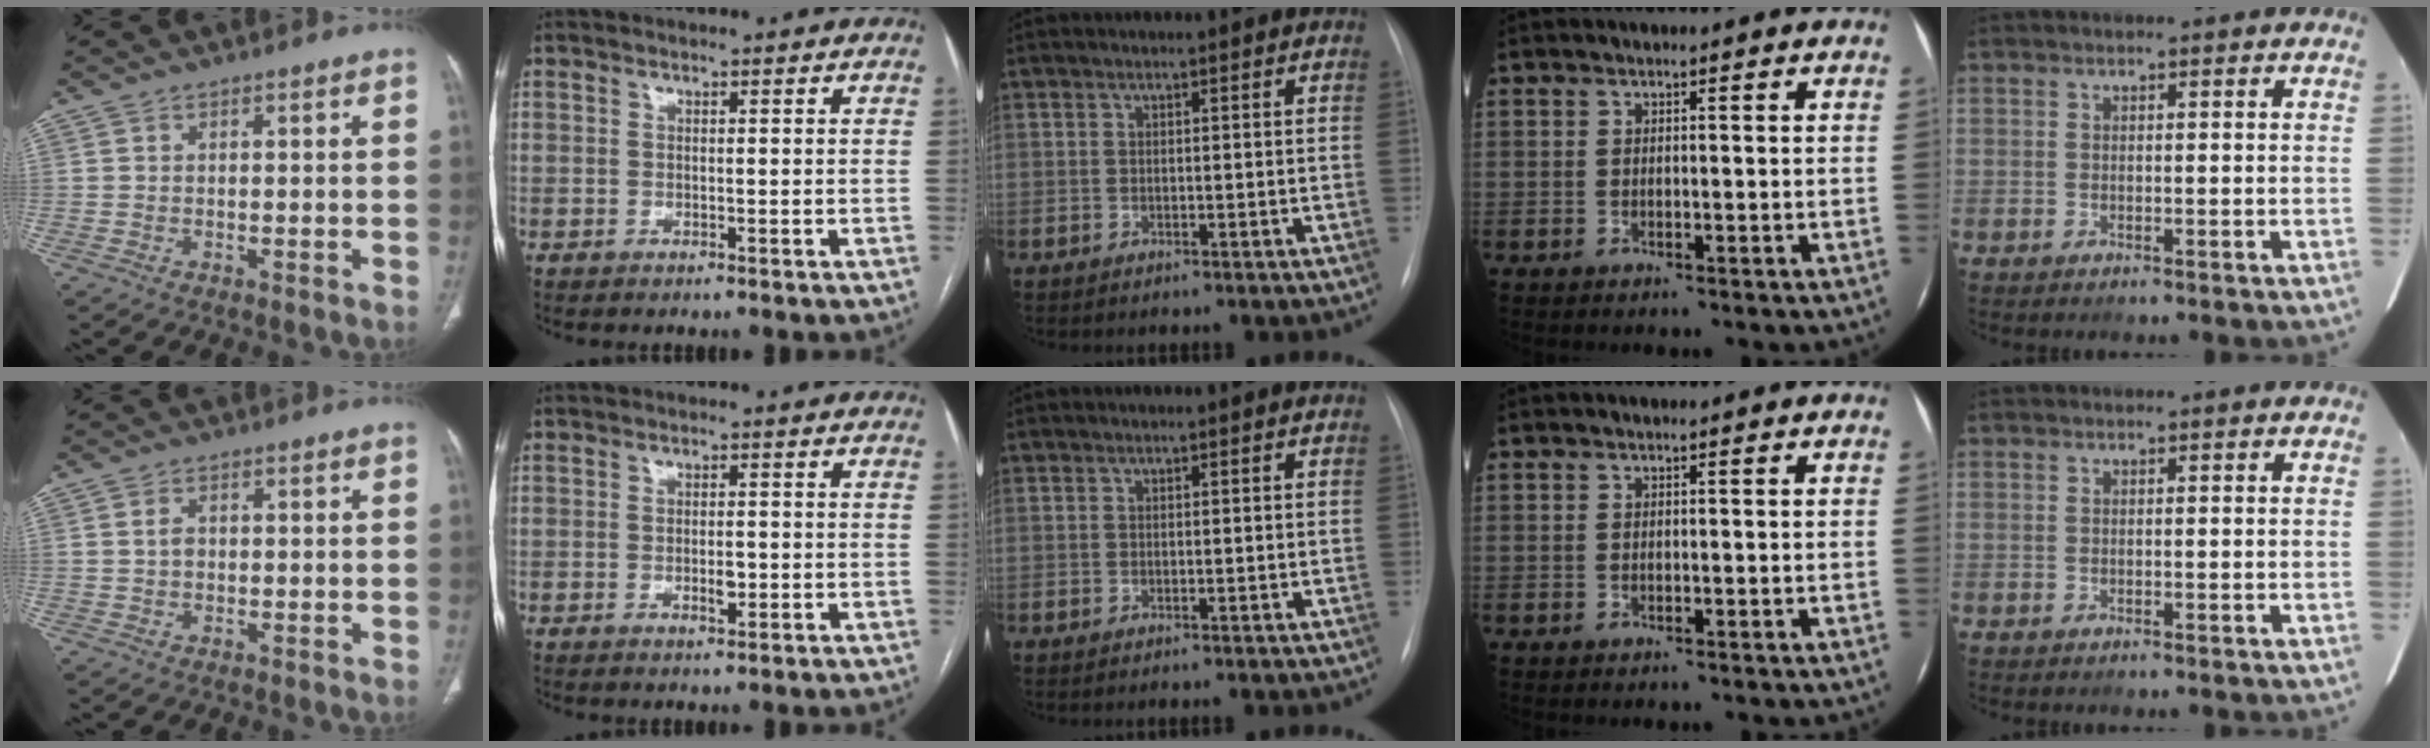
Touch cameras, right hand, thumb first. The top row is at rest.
{"thumb": {"total": 1.9, "force": [0.2, 1.4, 1.3], "torque": [-0.025, 0.004, 0.005]}, "index": {"total": 2.3, "force": [-0.5, 0.9, 2.1], "torque": [-0.036, 0.000, -0.006]}}